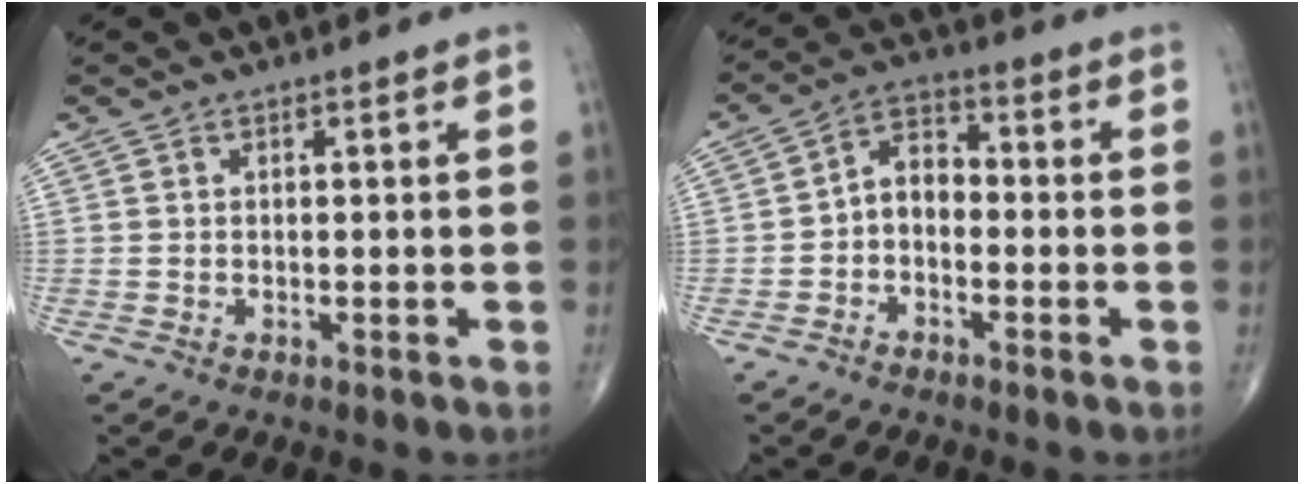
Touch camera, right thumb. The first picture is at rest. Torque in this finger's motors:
{"motor_torque": [-0.09, -0.32, 0.01, -0.13, 0.11]}